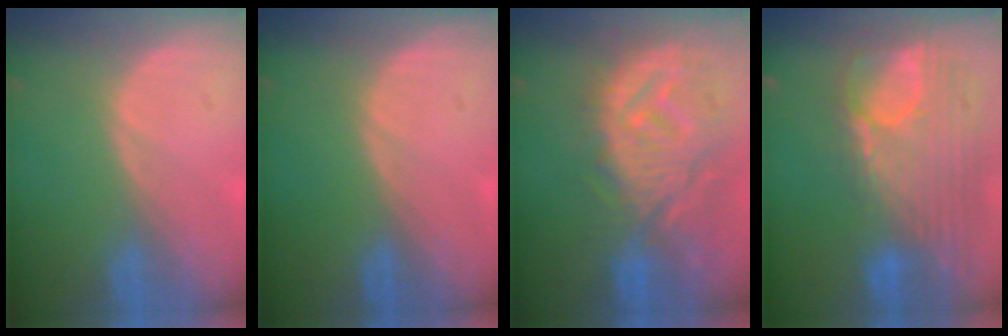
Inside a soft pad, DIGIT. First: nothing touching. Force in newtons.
{"total": 0.0}
{"total": 12.4, "press": 11.1, "slide": 5.7}
{"total": 12.6, "press": 10.7, "slide": 6.7}